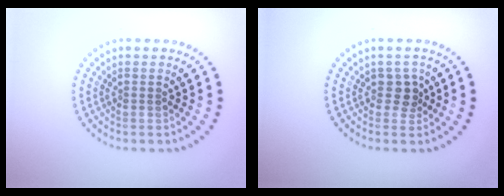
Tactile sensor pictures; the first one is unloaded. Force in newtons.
{"total": 1.8, "press": 1.6, "slide": 0.9}